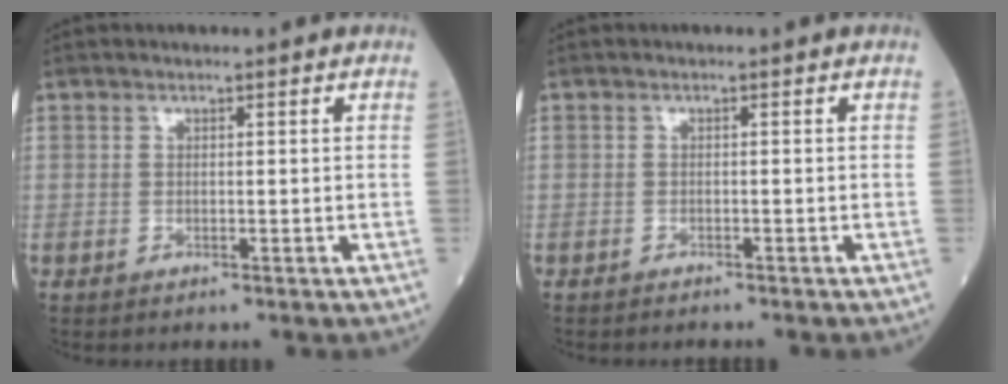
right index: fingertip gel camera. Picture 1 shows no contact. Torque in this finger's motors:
{"motor_torque": [-0.26, -0.19, -0.12, -0.05]}